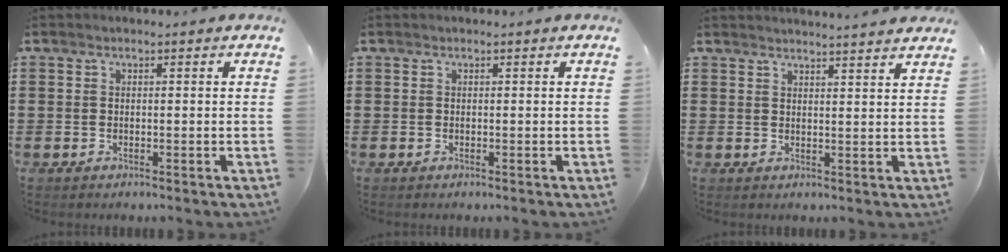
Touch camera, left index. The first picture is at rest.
{"total": 0.0}
{"total": 2.5, "force": [2.5, -0.4, 0.1], "torque": [-0.009, -0.011, 0.047]}